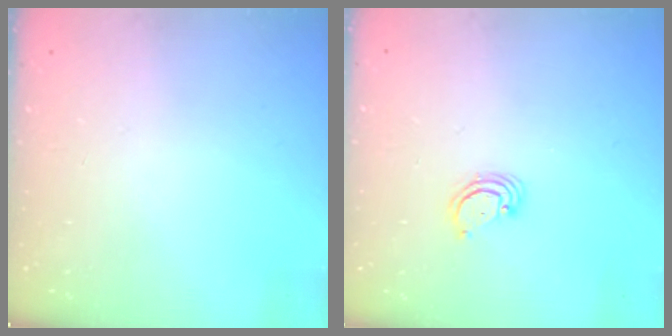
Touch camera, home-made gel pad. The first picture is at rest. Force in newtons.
{"total": 2.8, "press": 2.8, "slide": 0.3}